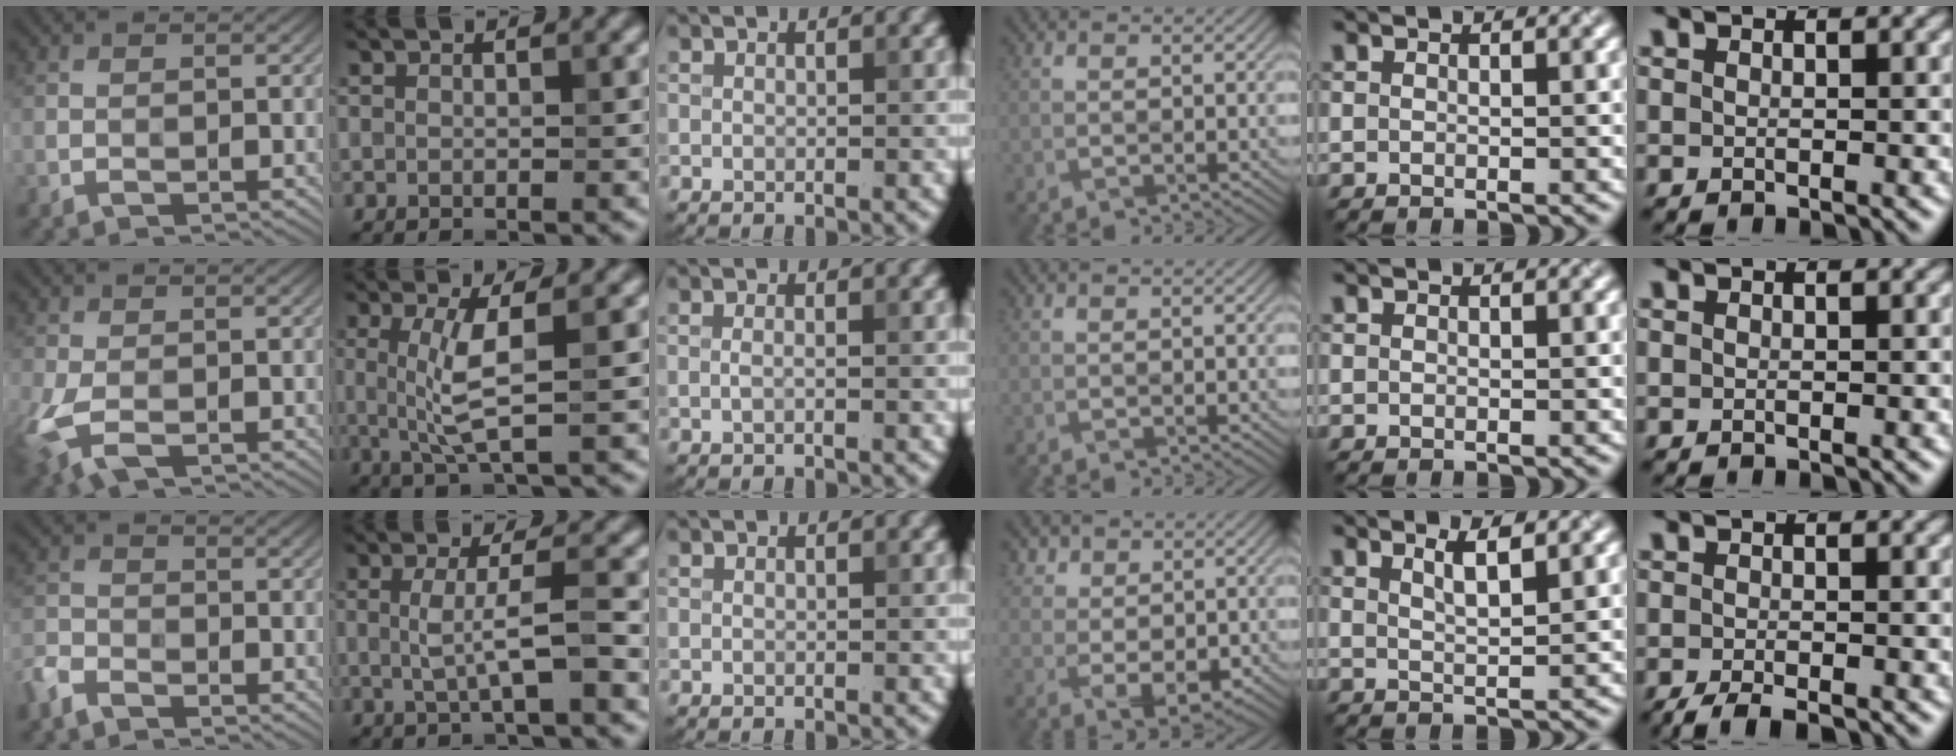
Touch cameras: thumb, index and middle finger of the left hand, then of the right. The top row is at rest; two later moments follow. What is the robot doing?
{"motion": "wrap", "object": "bandage"}